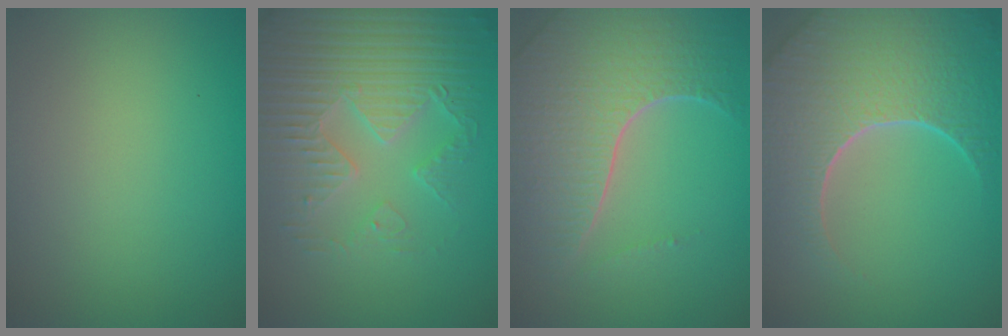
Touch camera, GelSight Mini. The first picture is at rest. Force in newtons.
{"total": 5.8, "press": 5.2, "slide": 2.6}
{"total": 7.1, "press": 5.2, "slide": 4.8}
{"total": 8.7, "press": 6.1, "slide": 6.3}